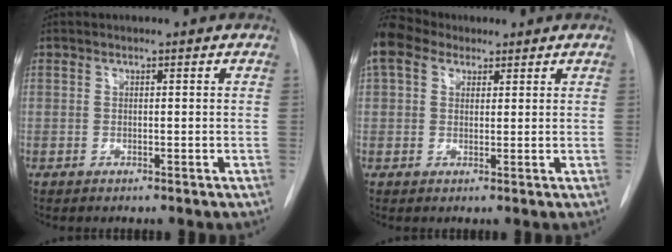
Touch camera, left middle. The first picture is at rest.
{"total": 5.7, "force": [4.2, 3.4, 1.9], "torque": [-0.050, 0.031, 0.085]}